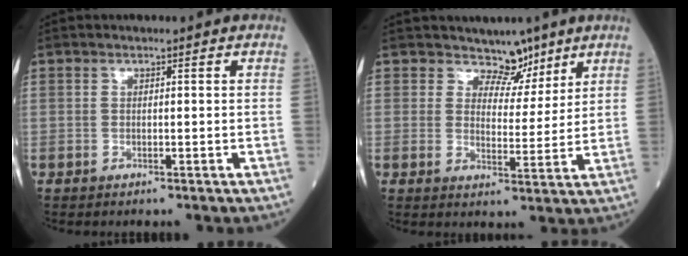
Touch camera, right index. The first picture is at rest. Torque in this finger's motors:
{"motor_torque": [0.10, 0.09, 0.00, 0.01]}